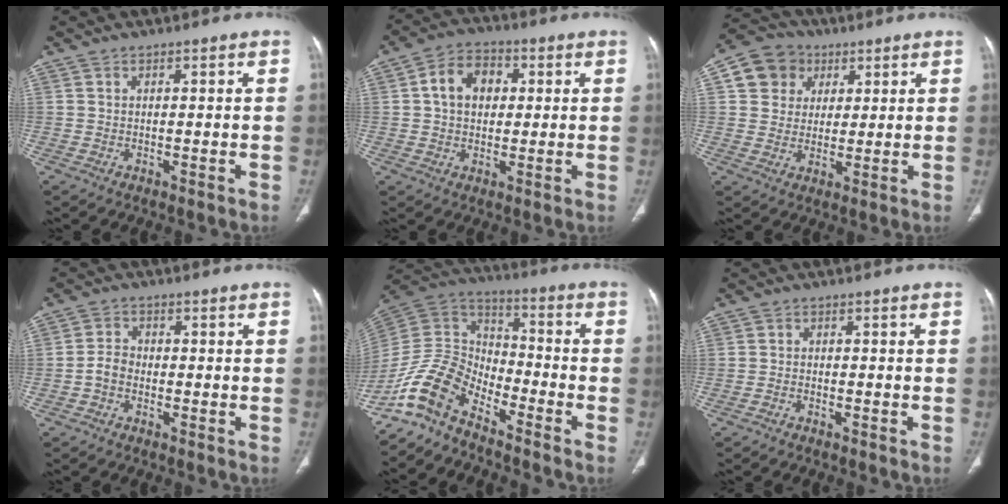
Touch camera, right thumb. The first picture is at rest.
{"total": 7.9, "force": [1.4, 5.8, 5.2], "torque": [-0.066, 0.012, 0.017]}
{"total": 9.1, "force": [3.2, 8.2, 2.6], "torque": [-0.021, 0.002, 0.051]}
{"total": 2.9, "force": [-1.2, 2.0, 1.7], "torque": [-0.026, 0.013, -0.030]}
{"total": 13.0, "force": [-9.6, 6.1, 6.1], "torque": [-0.113, 0.086, -0.200]}
{"total": 1.4, "force": [-1.3, 0.4, 0.4], "torque": [-0.009, 0.012, -0.018]}